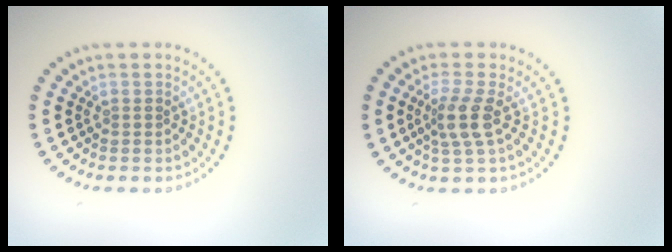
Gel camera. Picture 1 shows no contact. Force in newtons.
{"total": 2.7, "press": 2.1, "slide": 1.7}